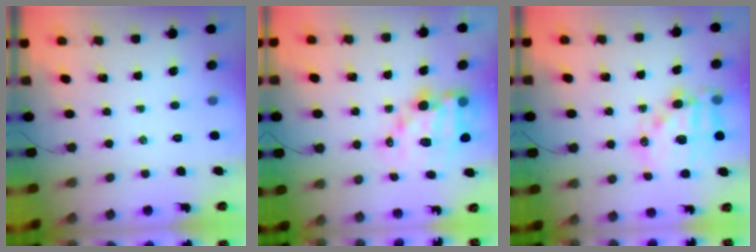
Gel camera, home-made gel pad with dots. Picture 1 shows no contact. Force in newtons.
{"total": 12.6, "press": 12.2, "slide": 3.2}
{"total": 16.9, "press": 16.5, "slide": 3.5}